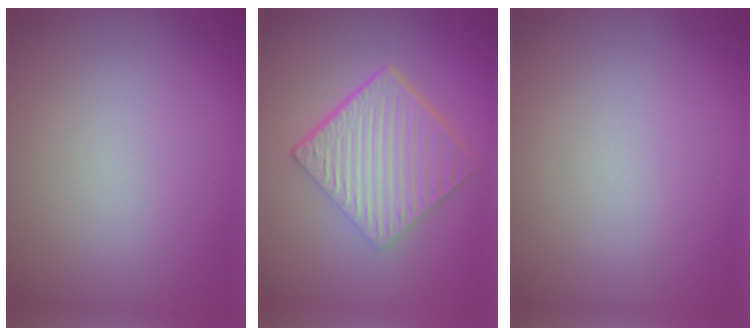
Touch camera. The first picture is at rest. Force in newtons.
{"total": 7.0, "press": 4.6, "slide": 5.2}
{"total": 0.0}